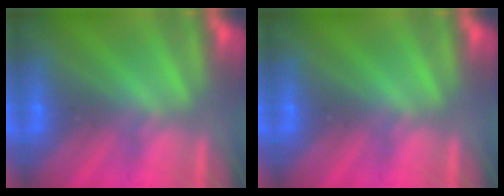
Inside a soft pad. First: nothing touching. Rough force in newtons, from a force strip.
{"total": 0.0}